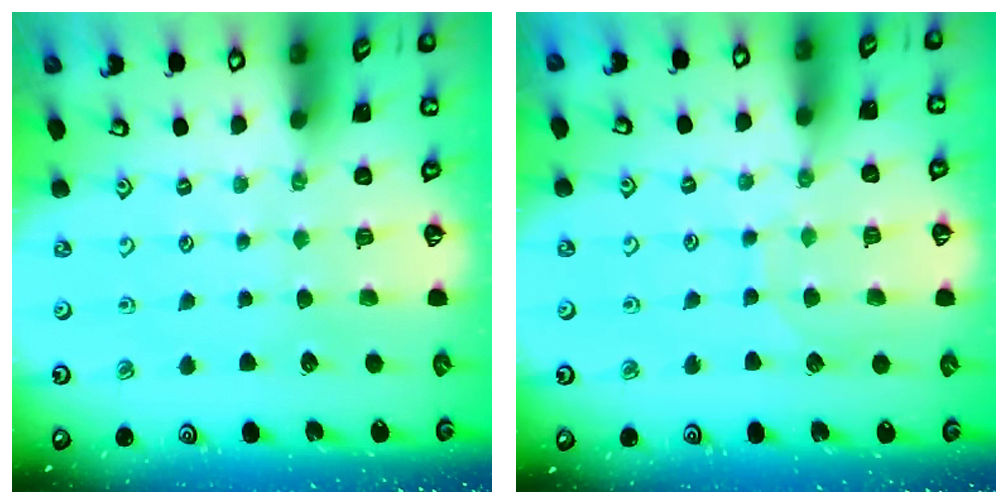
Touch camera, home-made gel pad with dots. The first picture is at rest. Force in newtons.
{"total": 6.2, "press": 6.1, "slide": 0.5}